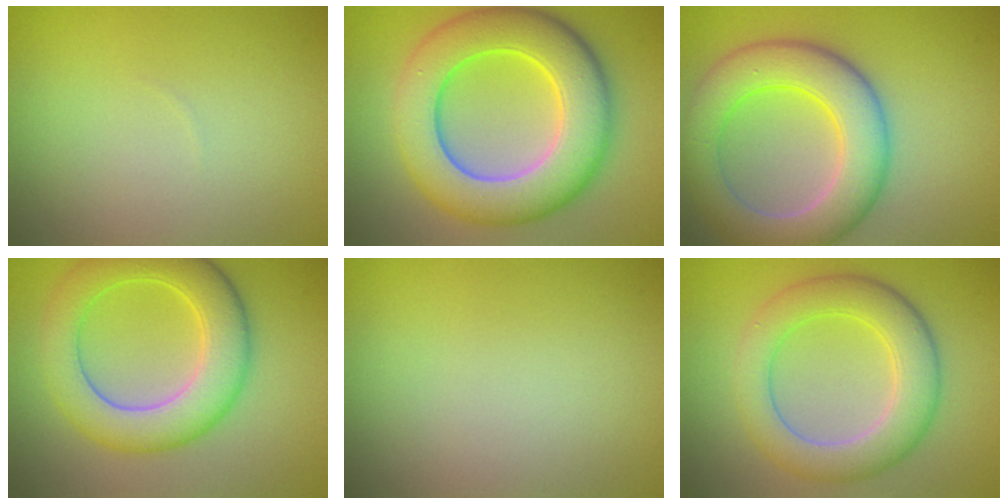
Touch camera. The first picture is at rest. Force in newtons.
{"total": 11.1, "press": 11.1, "slide": 0.5}
{"total": 8.3, "press": 8.3, "slide": 0.4}
{"total": 7.5, "press": 7.5, "slide": 0.3}
{"total": 0.0}
{"total": 6.3, "press": 6.2, "slide": 0.6}